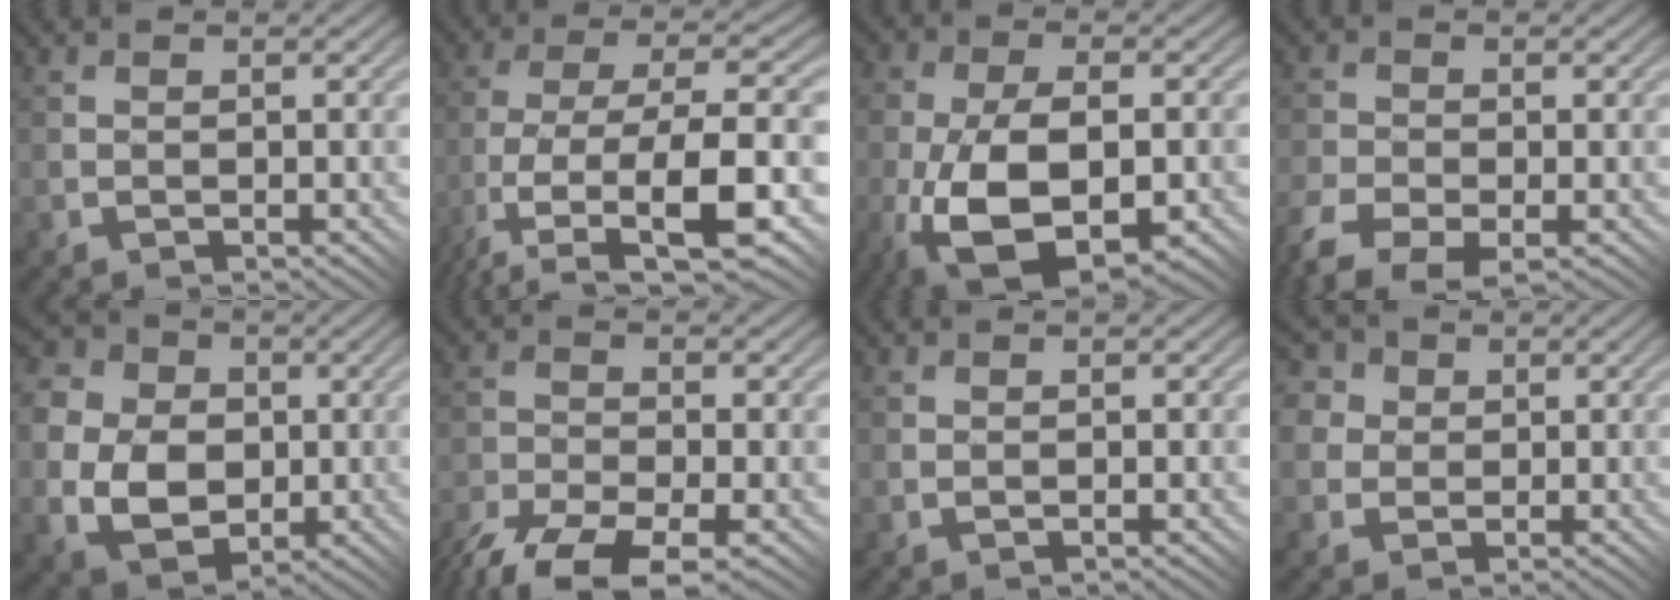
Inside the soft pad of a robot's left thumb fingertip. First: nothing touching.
{"total": 11.2, "force": [-4.3, 3.6, 9.7], "torque": [-0.193, -0.009, -0.076]}
{"total": 14.3, "force": [-5.3, 7.7, 10.7], "torque": [-0.211, -0.028, -0.074]}
{"total": 8.0, "force": [-5.1, 3.8, 4.7], "torque": [-0.110, -0.027, -0.091]}
{"total": 11.0, "force": [-0.7, 9.1, 6.2], "torque": [-0.158, -0.011, -0.018]}
{"total": 11.0, "force": [-8.3, 4.0, 6.1], "torque": [-0.128, -0.036, -0.136]}
{"total": 0.7, "force": [0.0, 0.3, 0.6], "torque": [-0.010, 0.000, 0.004]}
{"total": 8.4, "force": [3.6, 6.8, 3.3], "torque": [-0.096, 0.022, 0.051]}